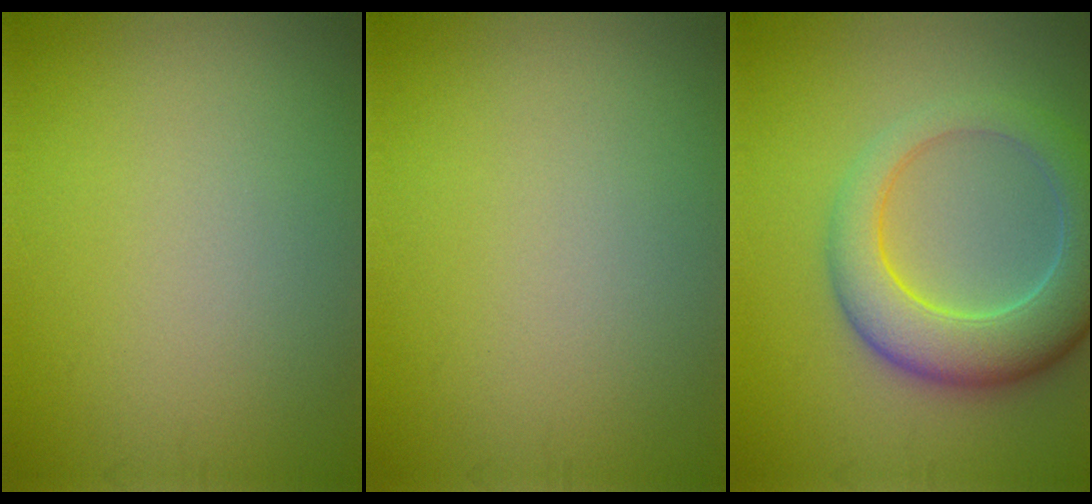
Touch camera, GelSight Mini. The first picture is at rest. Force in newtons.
{"total": 0.0}
{"total": 7.3, "press": 7.3, "slide": 0.7}